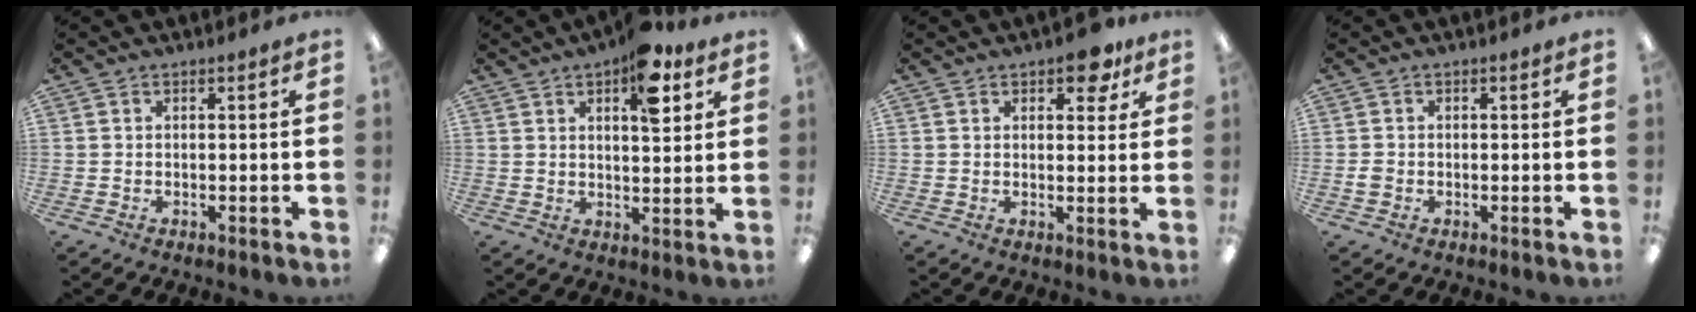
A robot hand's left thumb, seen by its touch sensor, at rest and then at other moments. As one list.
[{"total": 11.0, "force": [6.1, 4.5, 7.9], "torque": [-0.102, -0.023, 0.098]}, {"total": 6.3, "force": [4.0, 3.0, 3.8], "torque": [-0.036, -0.015, 0.062]}, {"total": 1.4, "force": [-0.3, 1.2, 0.7], "torque": [-0.012, 0.004, -0.007]}]